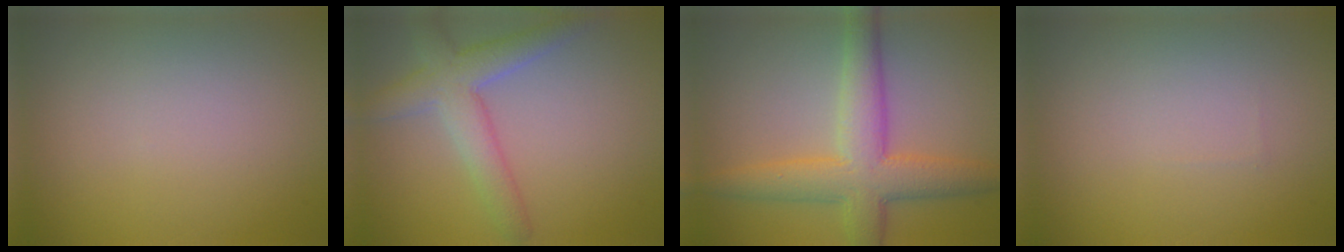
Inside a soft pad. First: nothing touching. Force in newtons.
{"total": 4.9, "press": 4.9, "slide": 0.3}
{"total": 7.1, "press": 7.1, "slide": 0.1}
{"total": 0.0}